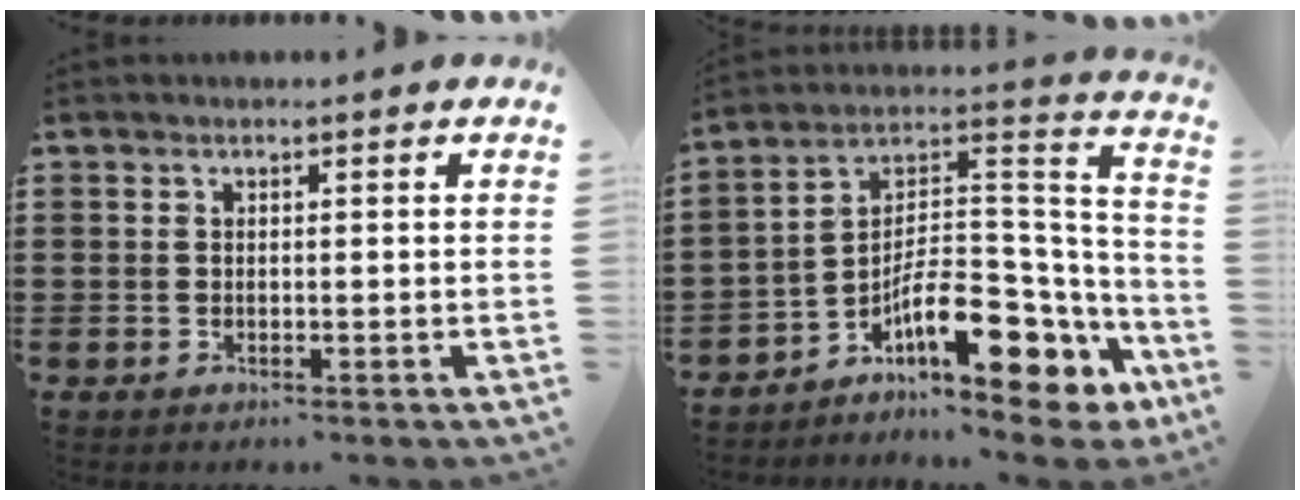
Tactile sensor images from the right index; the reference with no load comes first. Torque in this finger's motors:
{"motor_torque": [0.76, 0.77, 0.95, 0.21]}